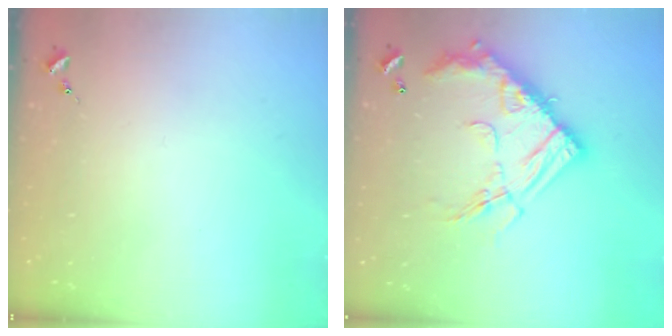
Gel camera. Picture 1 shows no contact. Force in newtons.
{"total": 20.3, "press": 20.2, "slide": 1.9}